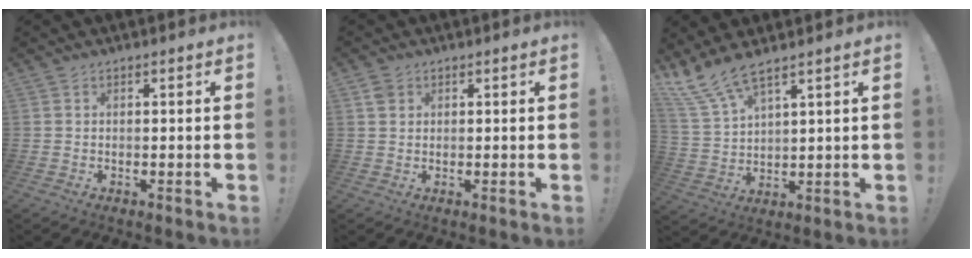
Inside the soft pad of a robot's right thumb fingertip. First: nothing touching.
{"total": 2.1, "force": [1.2, 1.5, 0.8], "torque": [-0.011, 0.001, 0.022]}
{"total": 8.3, "force": [7.0, 1.5, 4.1], "torque": [-0.103, -0.032, 0.136]}